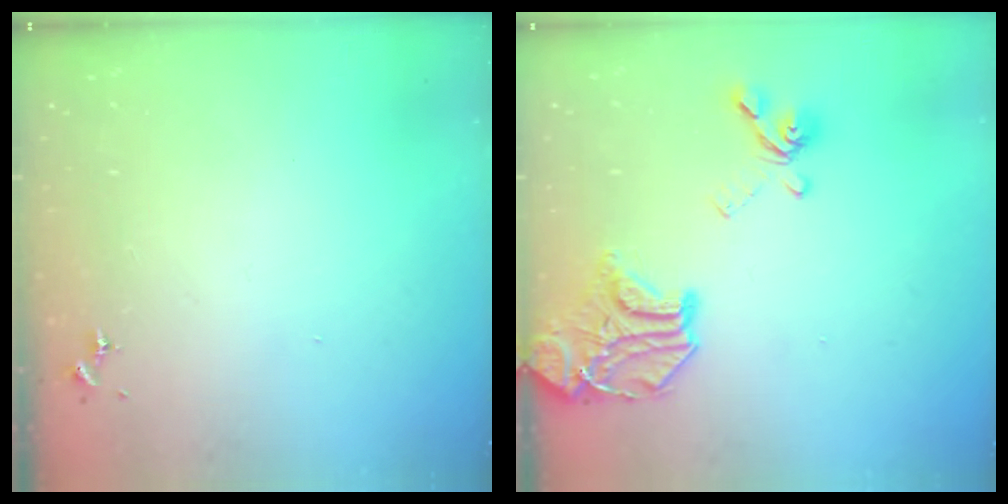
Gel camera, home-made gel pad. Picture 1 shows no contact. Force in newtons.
{"total": 18.3, "press": 18.1, "slide": 2.4}